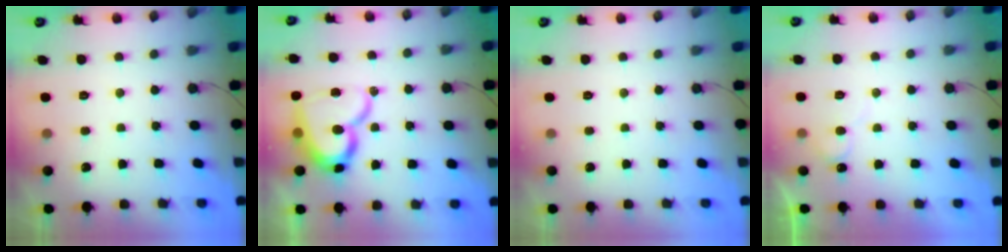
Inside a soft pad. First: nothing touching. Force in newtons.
{"total": 16.1, "press": 16.0, "slide": 1.6}
{"total": 0.0}
{"total": 7.5, "press": 7.5, "slide": 0.8}